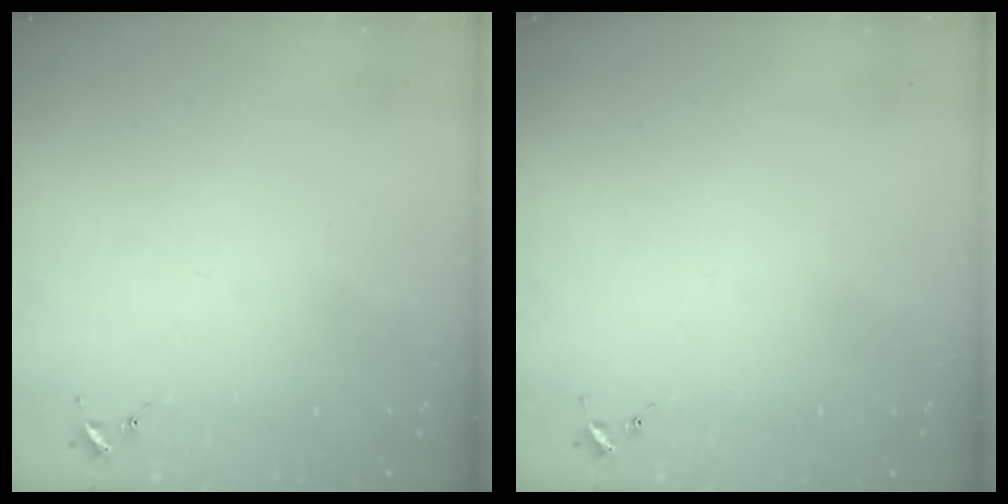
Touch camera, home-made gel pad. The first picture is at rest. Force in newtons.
{"total": 0.0}